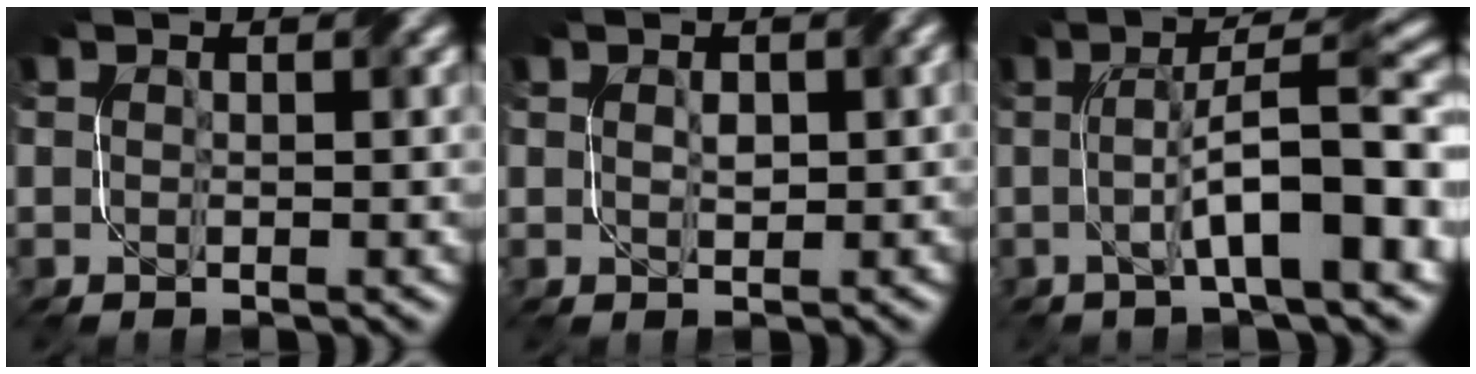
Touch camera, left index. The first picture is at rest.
{"total": 1.4, "force": [0.2, 0.7, 1.2], "torque": [-0.018, 0.000, 0.008]}
{"total": 9.6, "force": [-1.0, 2.0, 9.3], "torque": [-0.129, 0.018, -0.021]}